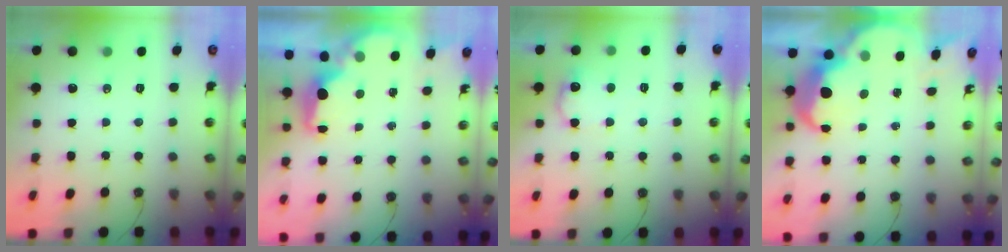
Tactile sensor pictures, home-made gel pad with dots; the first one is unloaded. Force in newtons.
{"total": 2.2, "press": 2.1, "slide": 0.7}
{"total": 9.6, "press": 9.6, "slide": 0.6}
{"total": 9.1, "press": 9.1, "slide": 0.3}